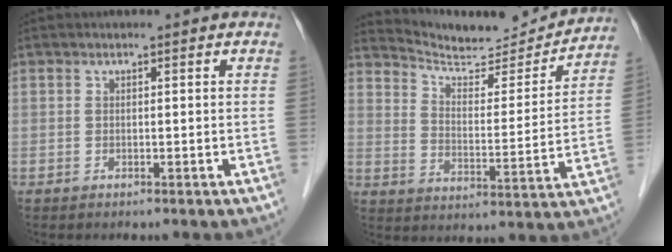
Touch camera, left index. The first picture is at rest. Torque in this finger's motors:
{"motor_torque": [-1.04, -1.04, 0.00, -0.02]}